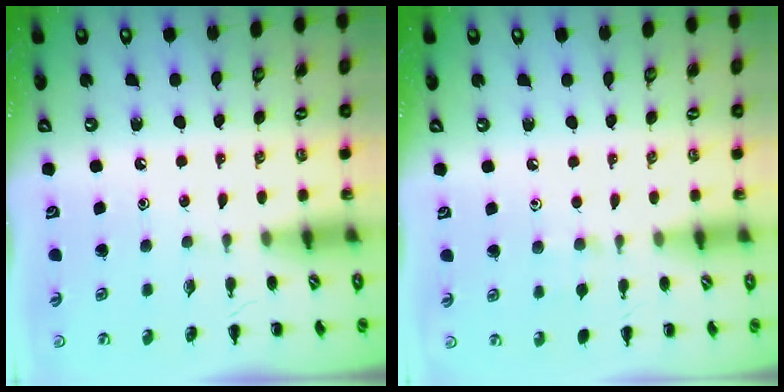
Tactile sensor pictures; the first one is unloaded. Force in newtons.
{"total": 5.8, "press": 5.4, "slide": 2.1}